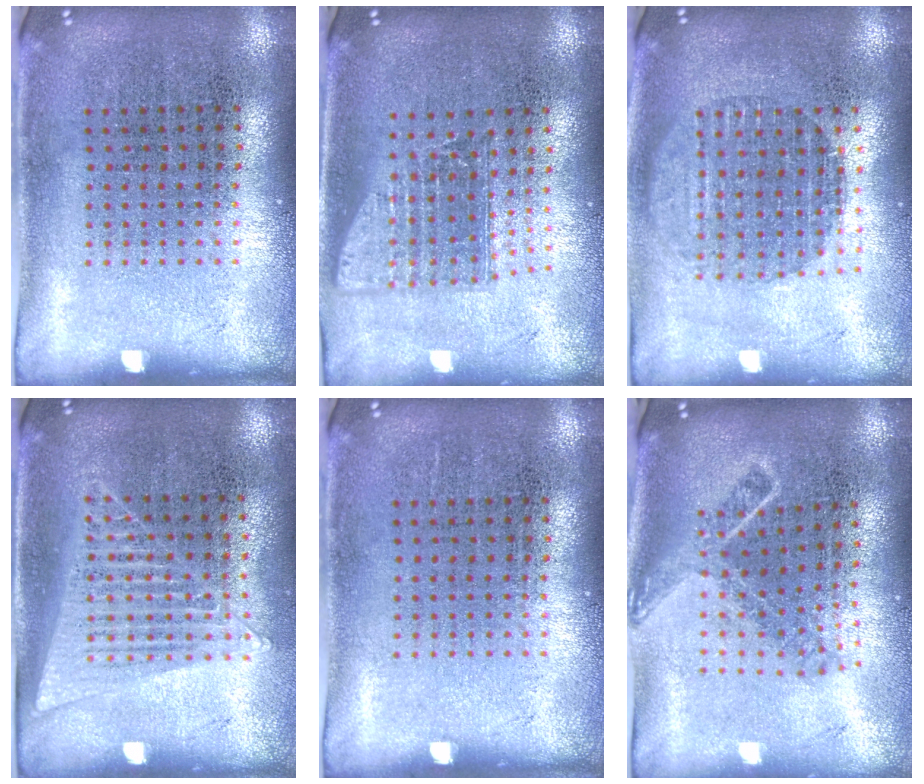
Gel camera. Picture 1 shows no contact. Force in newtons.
{"total": 1.6, "press": 1.2, "slide": 1.0}
{"total": 1.8, "press": 1.5, "slide": 1.0}
{"total": 1.2, "press": 1.2, "slide": 0.4}
{"total": 0.0}
{"total": 1.7, "press": 1.2, "slide": 1.1}